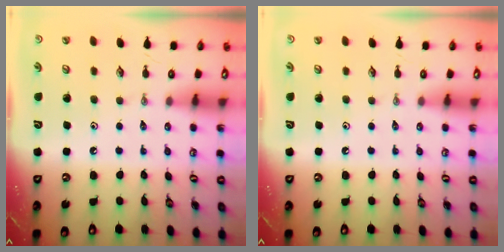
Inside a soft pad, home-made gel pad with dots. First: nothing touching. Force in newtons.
{"total": 0.0}